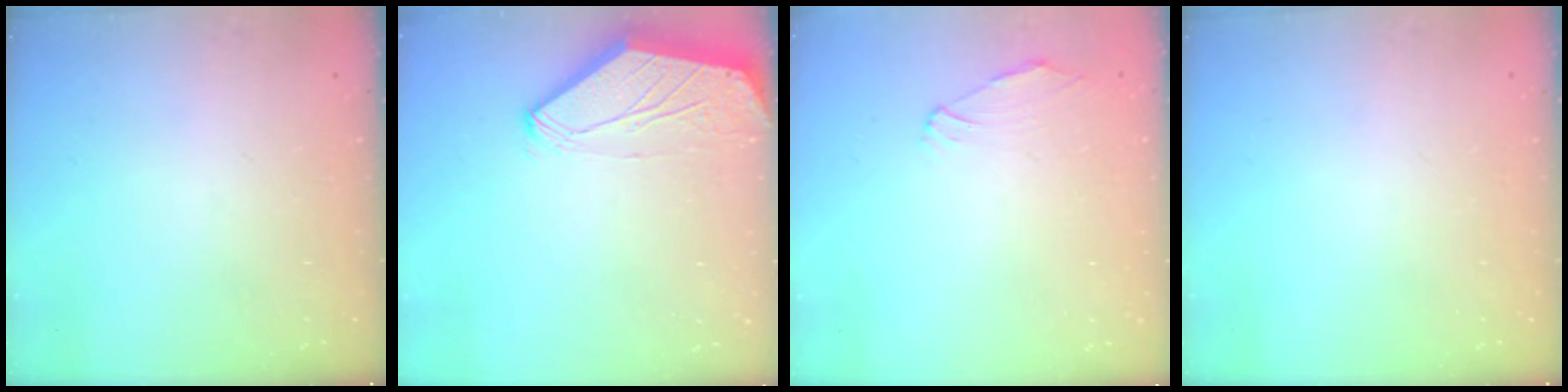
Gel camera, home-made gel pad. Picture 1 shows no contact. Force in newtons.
{"total": 0.0}
{"total": 1.5, "press": 1.4, "slide": 0.5}
{"total": 0.0}